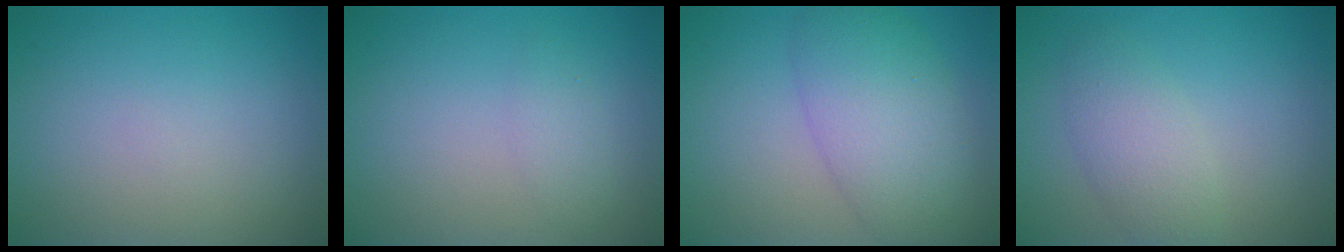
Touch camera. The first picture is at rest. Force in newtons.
{"total": 1.3, "press": 1.3, "slide": 0.0}
{"total": 6.8, "press": 6.8, "slide": 0.1}
{"total": 3.1, "press": 3.1, "slide": 0.0}